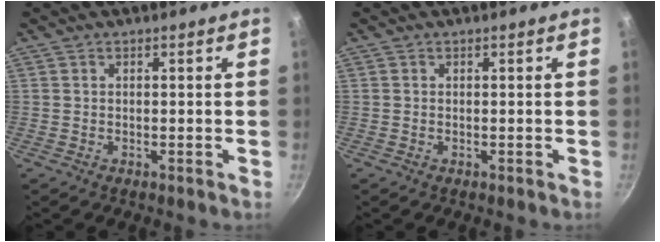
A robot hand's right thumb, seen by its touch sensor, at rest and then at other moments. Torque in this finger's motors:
{"motor_torque": [1.76, 1.69, 0.00, -0.45, -0.07]}